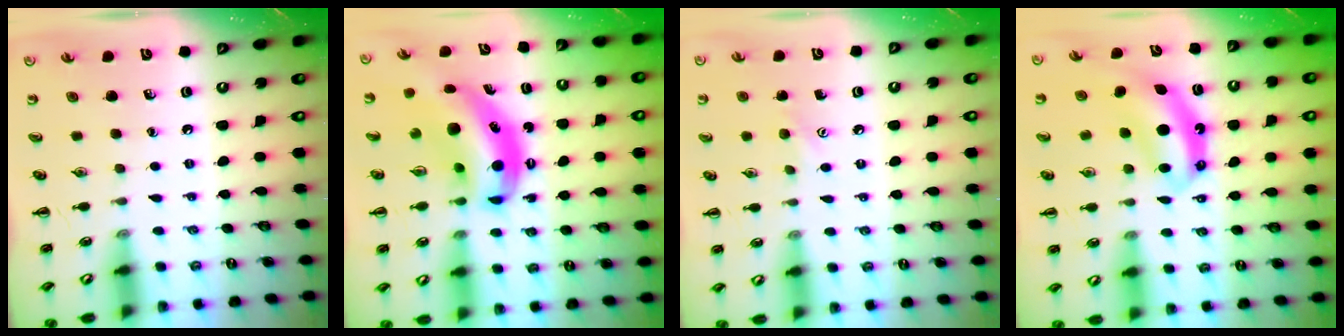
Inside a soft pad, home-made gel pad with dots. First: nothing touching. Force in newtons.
{"total": 10.7, "press": 10.4, "slide": 2.3}
{"total": 5.8, "press": 5.6, "slide": 1.5}
{"total": 7.2, "press": 7.2, "slide": 0.7}